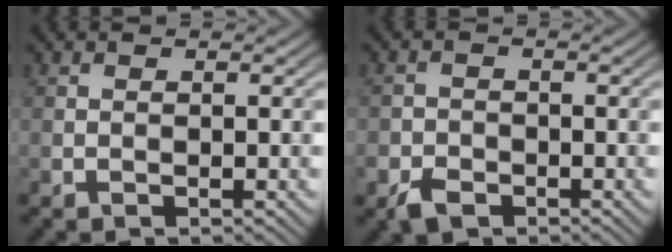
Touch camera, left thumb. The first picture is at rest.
{"total": 3.0, "force": [-1.8, 2.0, 1.2], "torque": [-0.023, -0.007, -0.043]}